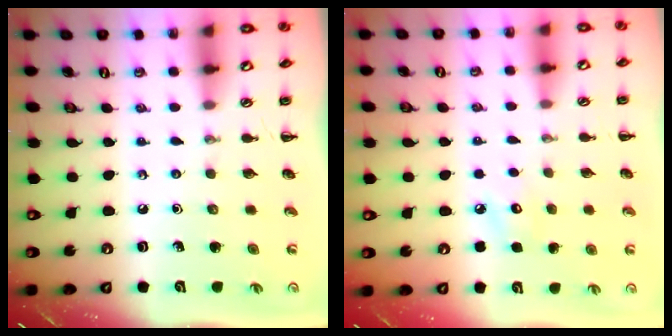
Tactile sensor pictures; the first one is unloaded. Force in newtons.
{"total": 4.8, "press": 4.6, "slide": 1.3}